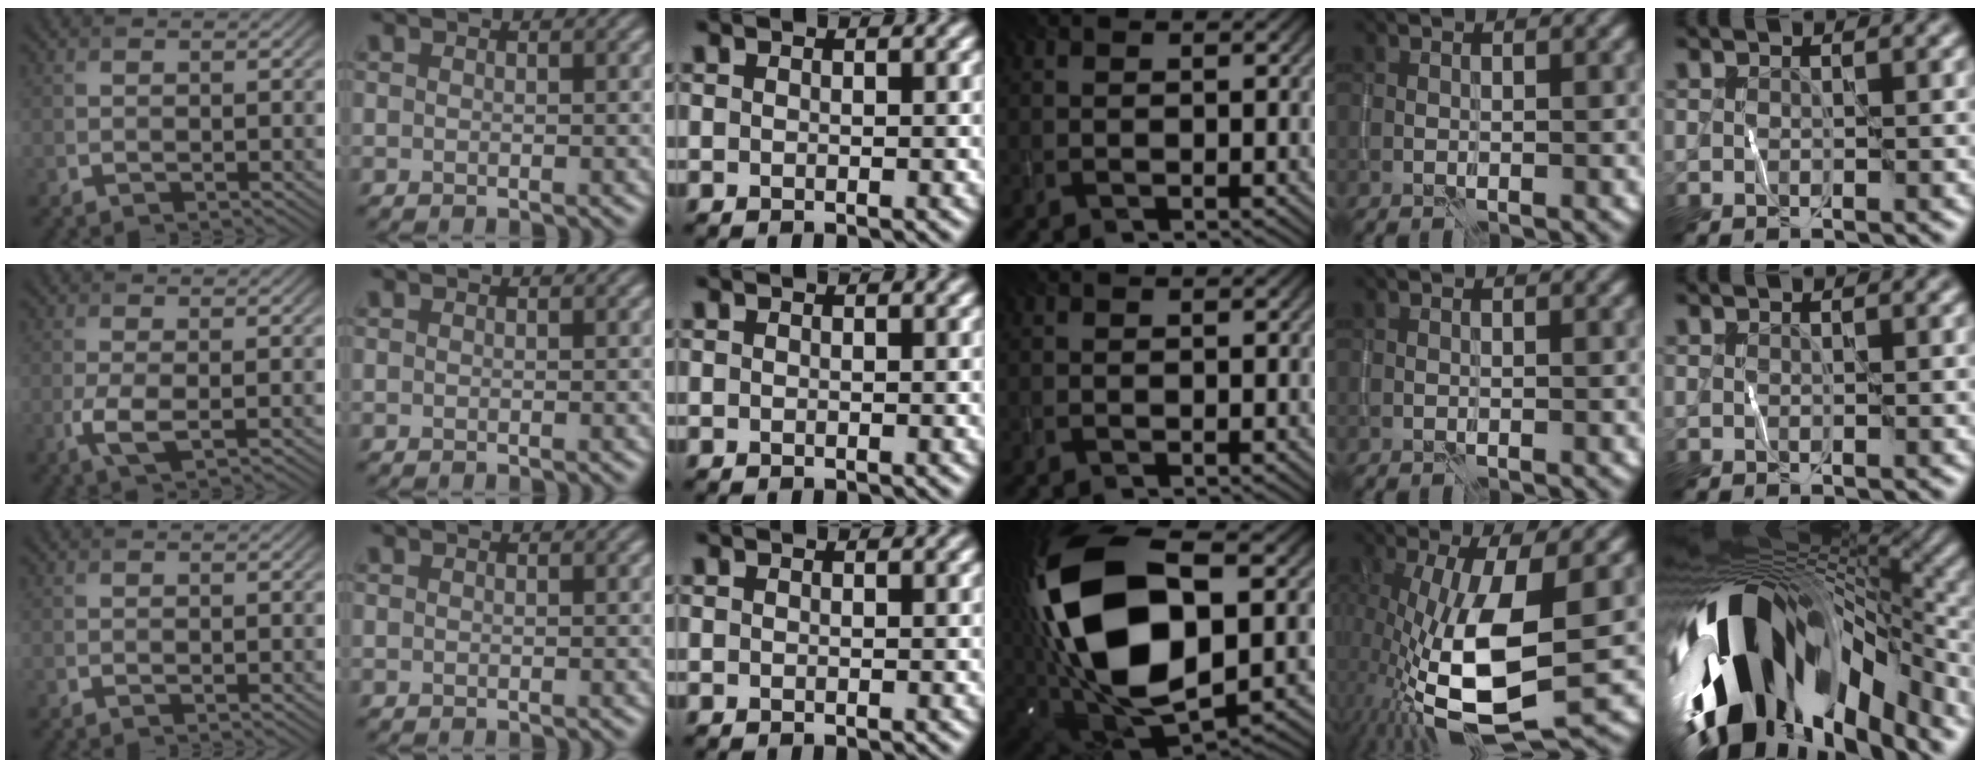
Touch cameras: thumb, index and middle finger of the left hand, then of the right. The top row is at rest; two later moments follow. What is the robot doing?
{"motion": "wipe", "object": "whiteboard"}